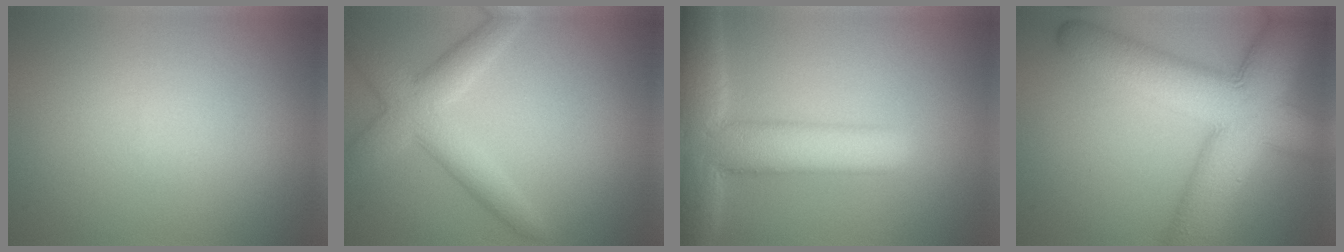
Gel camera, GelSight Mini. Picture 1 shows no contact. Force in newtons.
{"total": 4.6, "press": 4.6, "slide": 0.3}
{"total": 9.1, "press": 9.1, "slide": 0.6}
{"total": 12.3, "press": 12.3, "slide": 0.5}